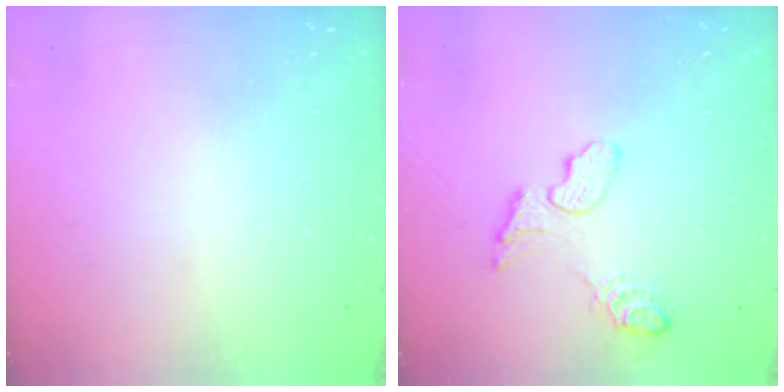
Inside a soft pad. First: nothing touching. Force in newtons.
{"total": 8.2, "press": 8.2, "slide": 0.3}